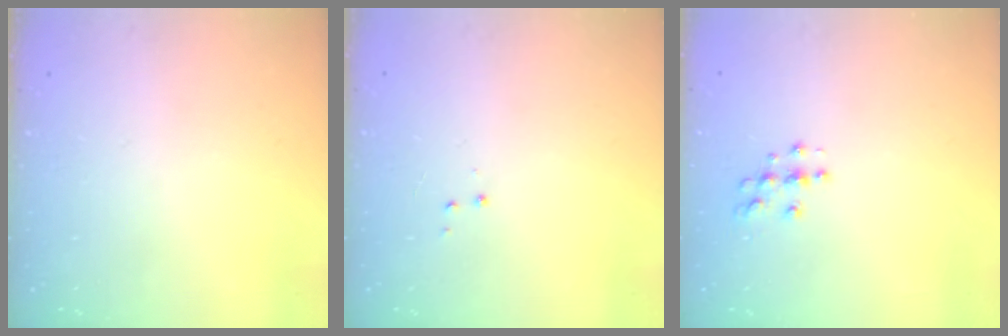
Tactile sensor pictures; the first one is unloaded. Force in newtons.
{"total": 2.9, "press": 2.8, "slide": 0.4}
{"total": 4.5, "press": 4.4, "slide": 0.4}